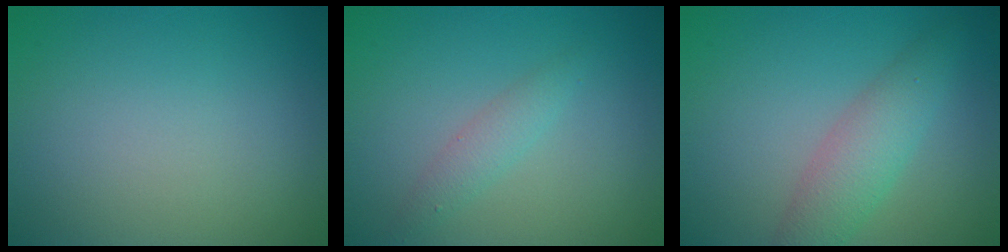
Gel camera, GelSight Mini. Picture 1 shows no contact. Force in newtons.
{"total": 1.6, "press": 1.6, "slide": 0.1}
{"total": 3.7, "press": 3.7, "slide": 0.2}